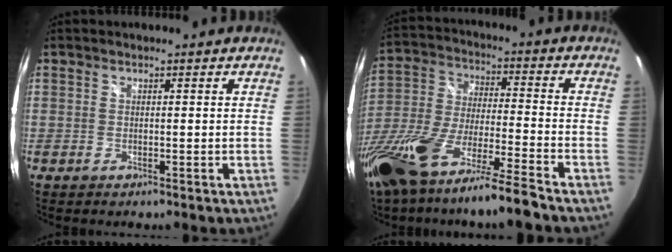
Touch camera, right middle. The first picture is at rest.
{"total": 20.8, "force": [-15.2, 2.3, 14.0], "torque": [-0.280, -0.051, -0.278]}